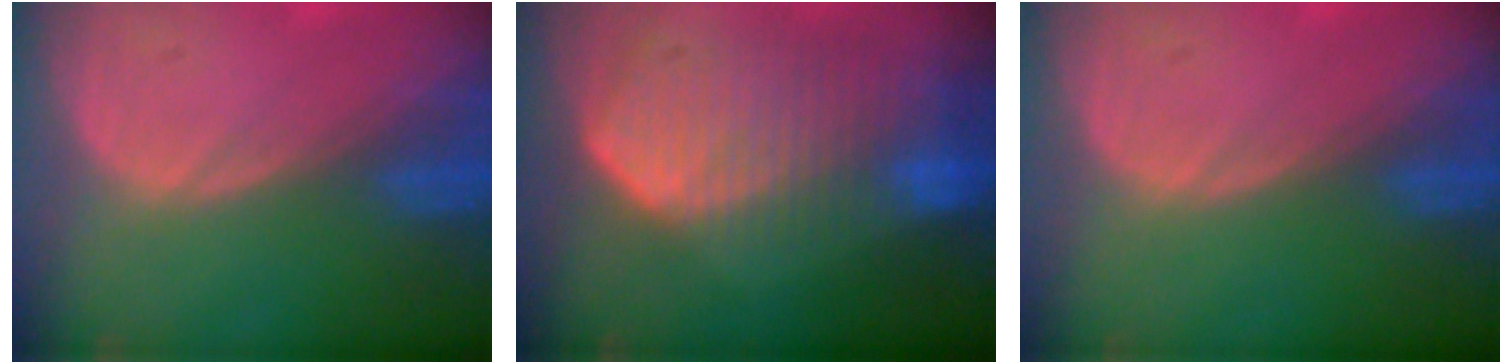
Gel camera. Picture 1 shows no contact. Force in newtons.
{"total": 10.6, "press": 9.2, "slide": 5.1}
{"total": 0.0}